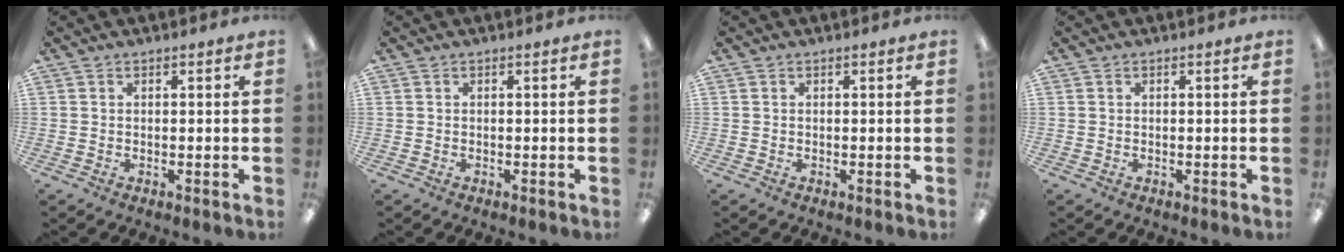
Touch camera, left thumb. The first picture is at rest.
{"total": 0.0}
{"total": 0.0}
{"total": 0.0}